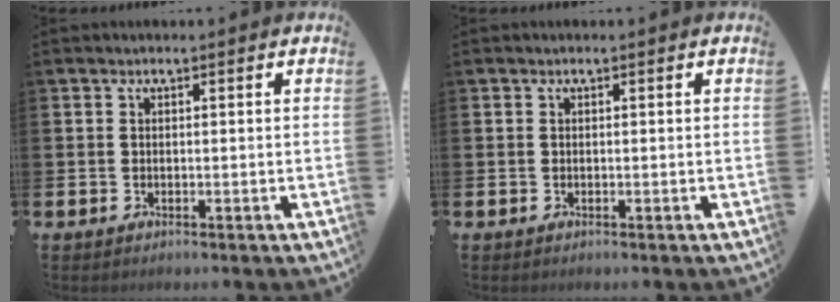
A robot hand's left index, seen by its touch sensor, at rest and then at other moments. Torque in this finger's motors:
{"motor_torque": [0.00, 0.00, 0.00, 0.00]}